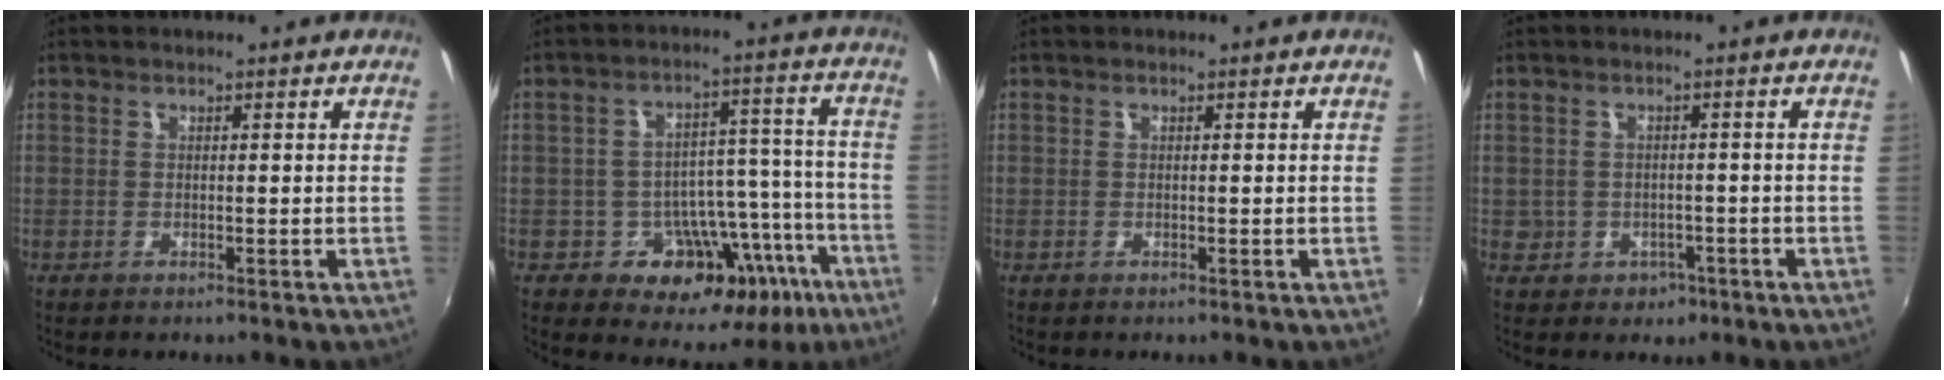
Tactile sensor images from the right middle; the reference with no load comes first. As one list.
[{"total": 14.8, "force": [-7.1, 10.5, 7.6], "torque": [-0.111, 0.033, -0.067]}, {"total": 0.0}, {"total": 4.2, "force": [-1.3, 3.9, 1.0], "torque": [-0.032, 0.004, -0.008]}]